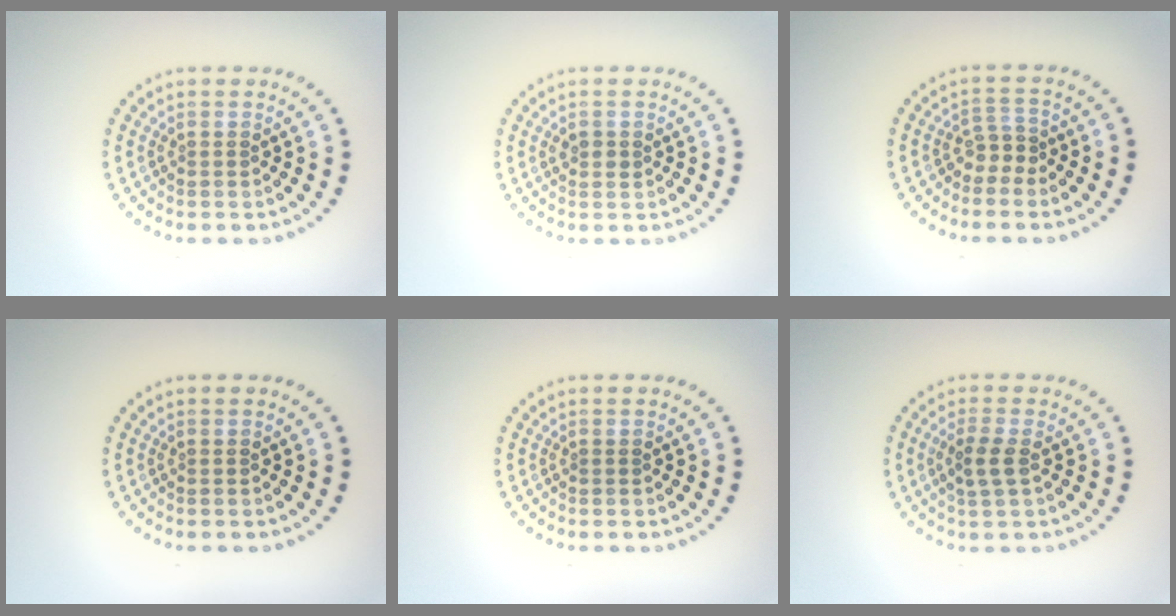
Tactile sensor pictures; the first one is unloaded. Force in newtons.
{"total": 1.1, "press": 1.0, "slide": 0.2}
{"total": 1.8, "press": 1.1, "slide": 1.4}
{"total": 0.0}
{"total": 0.0}
{"total": 2.2, "press": 2.1, "slide": 0.6}